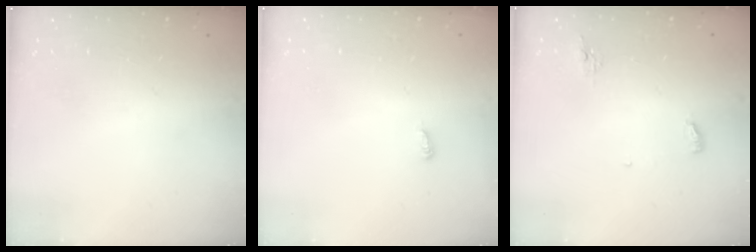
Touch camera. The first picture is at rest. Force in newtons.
{"total": 2.9, "press": 2.9, "slide": 0.3}
{"total": 4.8, "press": 4.8, "slide": 0.3}